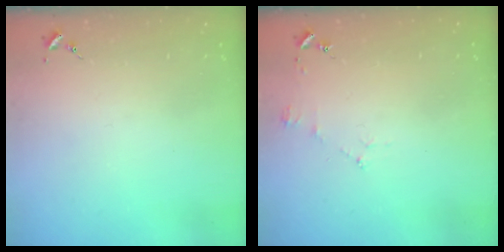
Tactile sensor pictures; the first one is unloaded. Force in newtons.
{"total": 3.9, "press": 3.9, "slide": 0.5}